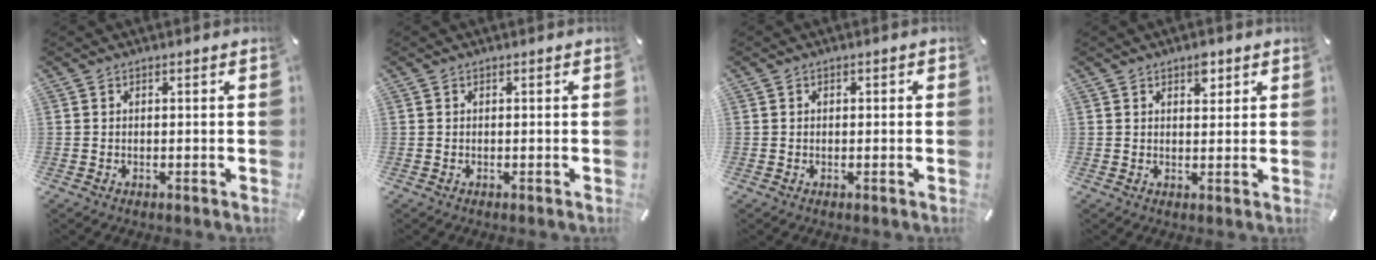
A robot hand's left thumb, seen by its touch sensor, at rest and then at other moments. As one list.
[{"total": 0.0}, {"total": 0.7, "force": [-0.1, 0.6, 0.2], "torque": [-0.003, 0.006, -0.003]}, {"total": 3.4, "force": [2.0, 2.1, 1.9], "torque": [-0.009, -0.008, 0.028]}]